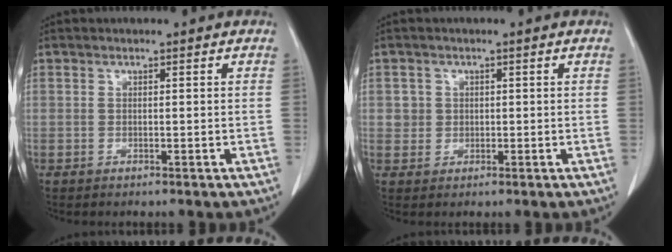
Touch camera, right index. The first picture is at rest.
{"total": 2.1, "force": [0.5, 2.1, 0.0], "torque": [0.010, 0.003, 0.005]}